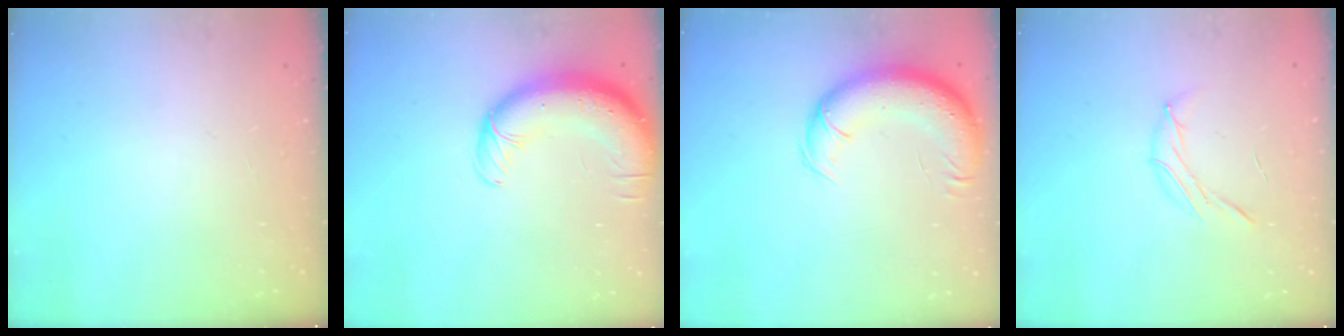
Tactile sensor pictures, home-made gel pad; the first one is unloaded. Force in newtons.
{"total": 13.5, "press": 13.0, "slide": 3.6}
{"total": 13.8, "press": 13.2, "slide": 4.1}
{"total": 7.0, "press": 6.9, "slide": 1.4}